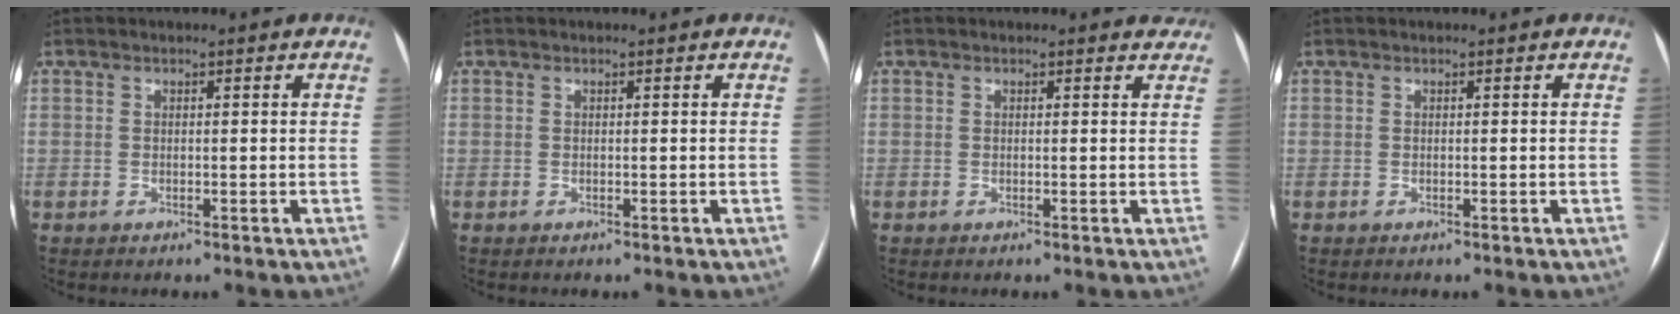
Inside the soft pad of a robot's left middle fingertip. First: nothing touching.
{"total": 0.0}
{"total": 2.9, "force": [2.7, 1.0, 0.1], "torque": [0.004, -0.009, 0.004]}
{"total": 0.0}